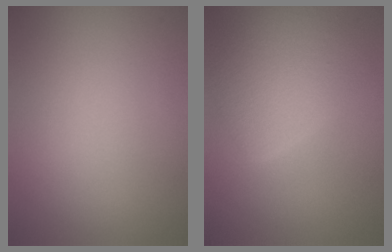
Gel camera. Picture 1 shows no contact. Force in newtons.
{"total": 4.9, "press": 4.9, "slide": 0.2}